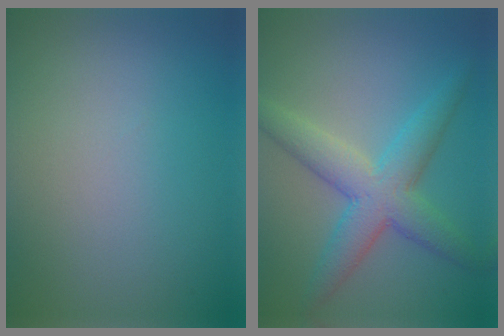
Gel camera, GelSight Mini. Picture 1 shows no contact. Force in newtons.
{"total": 5.6, "press": 5.6, "slide": 0.2}